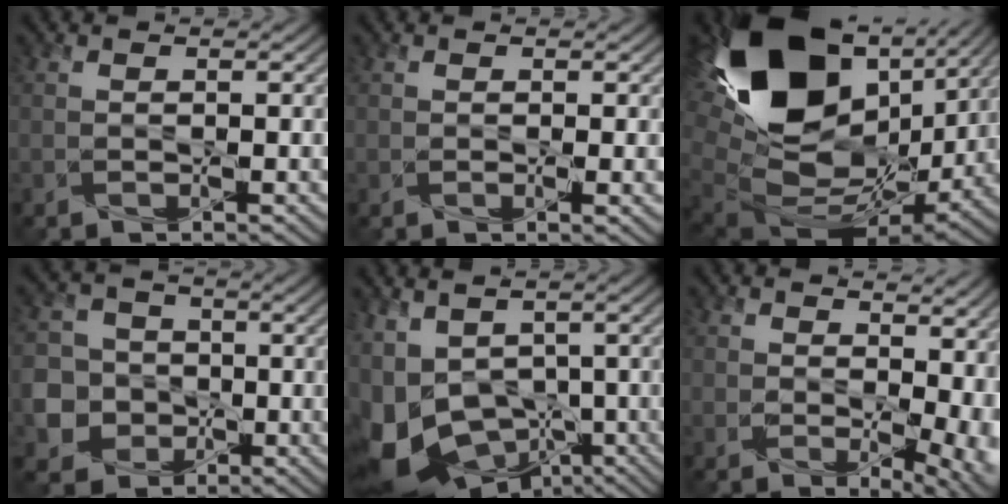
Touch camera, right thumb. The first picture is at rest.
{"total": 1.2, "force": [0.3, 0.5, 1.1], "torque": [-0.021, -0.001, 0.005]}
{"total": 20.6, "force": [5.6, 14.1, 14.0], "torque": [-0.311, -0.028, 0.129]}
{"total": 6.1, "force": [-1.7, 5.8, 1.1], "torque": [-0.035, -0.011, -0.059]}
{"total": 11.8, "force": [-3.0, 7.8, 8.4], "torque": [-0.175, -0.023, -0.033]}
{"total": 10.1, "force": [1.6, 6.4, 7.6], "torque": [-0.092, -0.025, 0.057]}